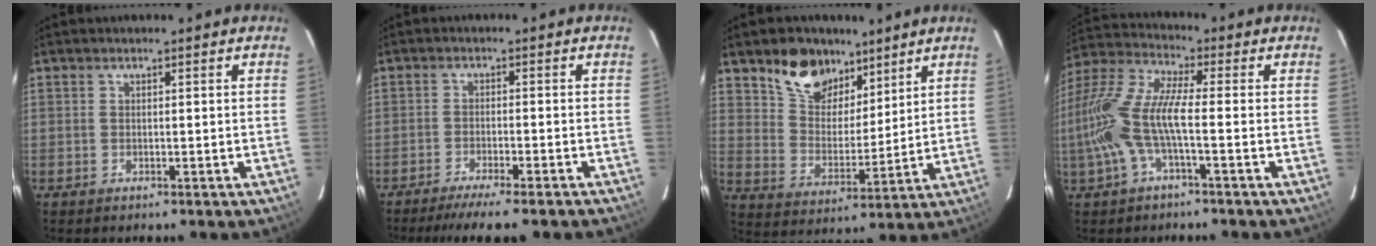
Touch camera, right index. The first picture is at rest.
{"total": 9.8, "force": [-8.4, 0.4, 5.0], "torque": [-0.101, -0.026, -0.127]}
{"total": 12.1, "force": [8.4, 7.3, 4.8], "torque": [-0.096, 0.014, 0.158]}
{"total": 13.8, "force": [-2.5, 3.3, 13.2], "torque": [-0.267, -0.001, -0.051]}